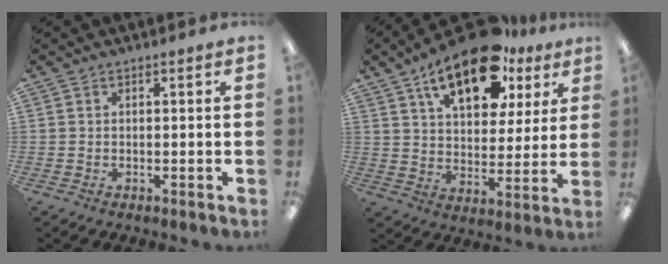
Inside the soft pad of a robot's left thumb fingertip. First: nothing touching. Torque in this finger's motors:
{"motor_torque": [0.41, 1.25, 1.49, -1.28, 0.15]}